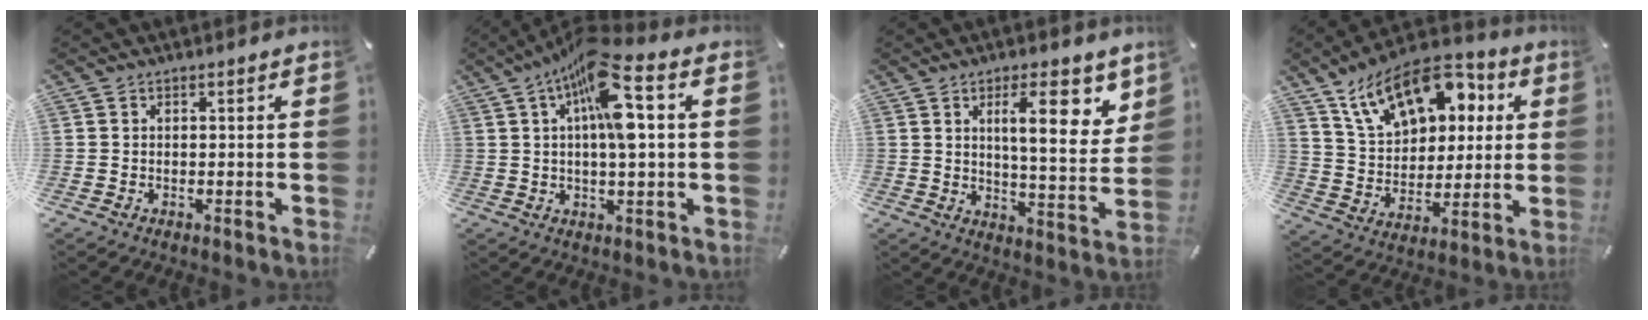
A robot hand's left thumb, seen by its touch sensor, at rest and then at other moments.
{"total": 13.3, "force": [4.2, 3.5, 12.1], "torque": [-0.217, -0.011, 0.069]}
{"total": 13.1, "force": [6.1, 4.1, 10.9], "torque": [-0.154, -0.027, 0.094]}
{"total": 18.3, "force": [9.7, 11.5, 10.4], "torque": [-0.192, -0.034, 0.175]}